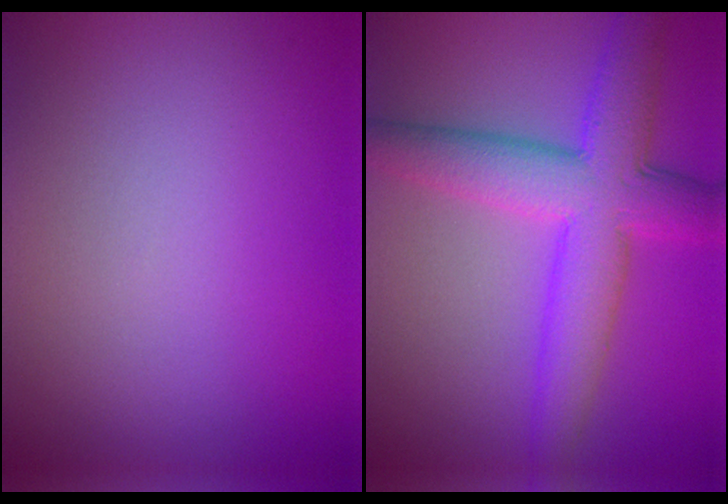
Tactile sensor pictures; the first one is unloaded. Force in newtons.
{"total": 7.7, "press": 7.7, "slide": 0.2}